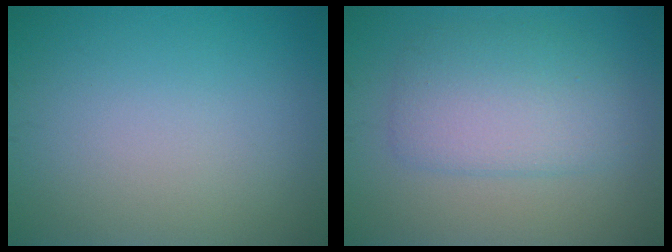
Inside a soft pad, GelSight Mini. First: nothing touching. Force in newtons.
{"total": 4.6, "press": 4.5, "slide": 0.2}